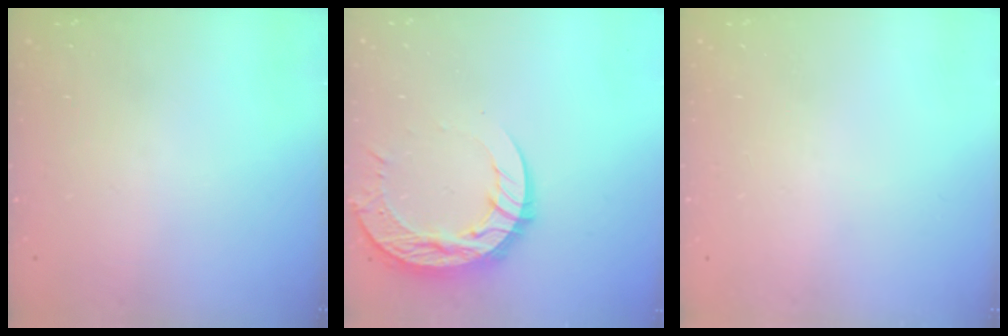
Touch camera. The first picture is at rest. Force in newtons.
{"total": 14.0, "press": 14.0, "slide": 1.3}
{"total": 0.0}